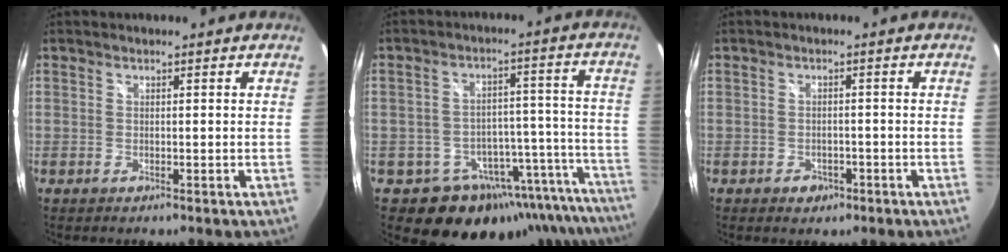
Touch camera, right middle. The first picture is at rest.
{"total": 19.6, "force": [-16.3, 9.1, 6.1], "torque": [-0.073, 0.034, -0.209]}
{"total": 2.7, "force": [-1.3, 2.2, 1.1], "torque": [-0.025, 0.001, -0.015]}